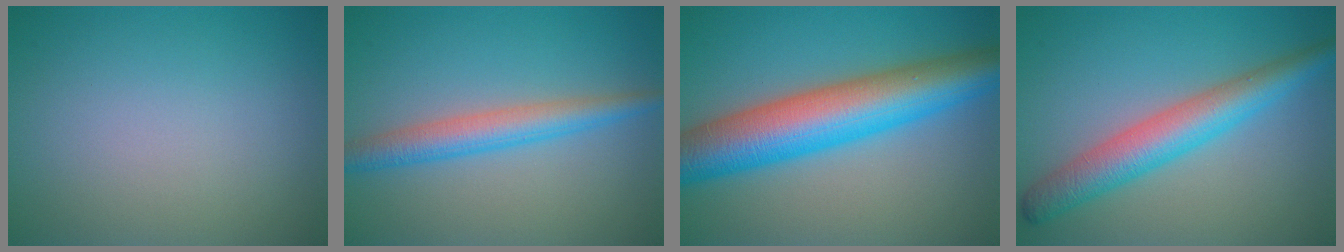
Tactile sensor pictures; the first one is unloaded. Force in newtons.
{"total": 3.8, "press": 3.8, "slide": 0.1}
{"total": 10.7, "press": 10.7, "slide": 0.1}
{"total": 5.6, "press": 5.6, "slide": 0.1}